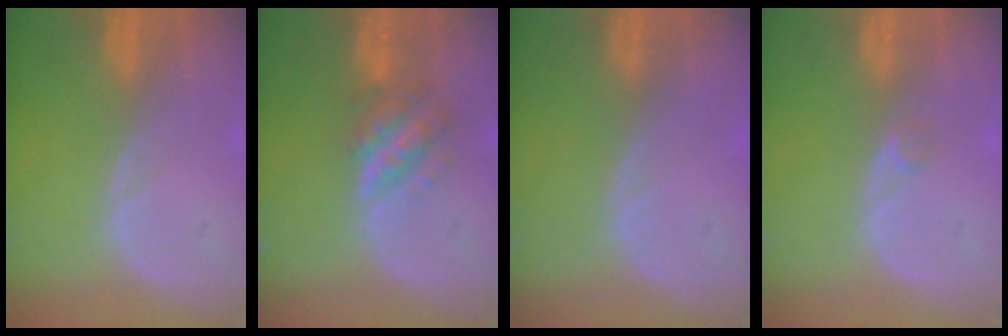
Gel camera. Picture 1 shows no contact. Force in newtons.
{"total": 5.6, "press": 5.2, "slide": 2.1}
{"total": 0.5, "press": 0.0, "slide": 0.5}
{"total": 0.9, "press": 0.8, "slide": 0.5}